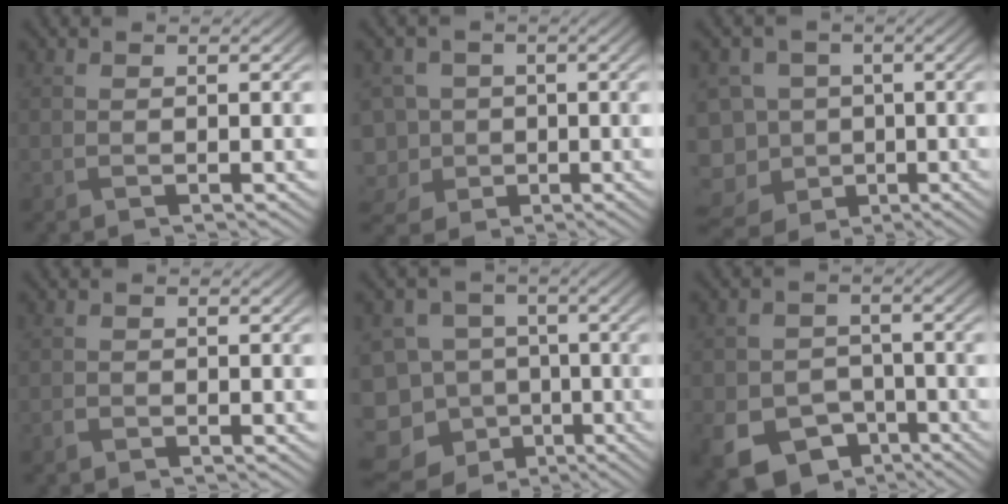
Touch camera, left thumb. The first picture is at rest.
{"total": 7.3, "force": [-2.3, 6.4, 2.7], "torque": [-0.087, -0.008, -0.064]}
{"total": 12.6, "force": [-5.1, 10.5, 4.6], "torque": [-0.143, -0.011, -0.106]}
{"total": 0.7, "force": [-0.4, 0.5, 0.2], "torque": [-0.004, -0.002, -0.010]}
{"total": 14.5, "force": [-8.6, 10.8, 4.5], "torque": [-0.133, -0.022, -0.138]}
{"total": 10.4, "force": [-5.9, 7.5, 4.2], "torque": [-0.091, -0.038, -0.097]}